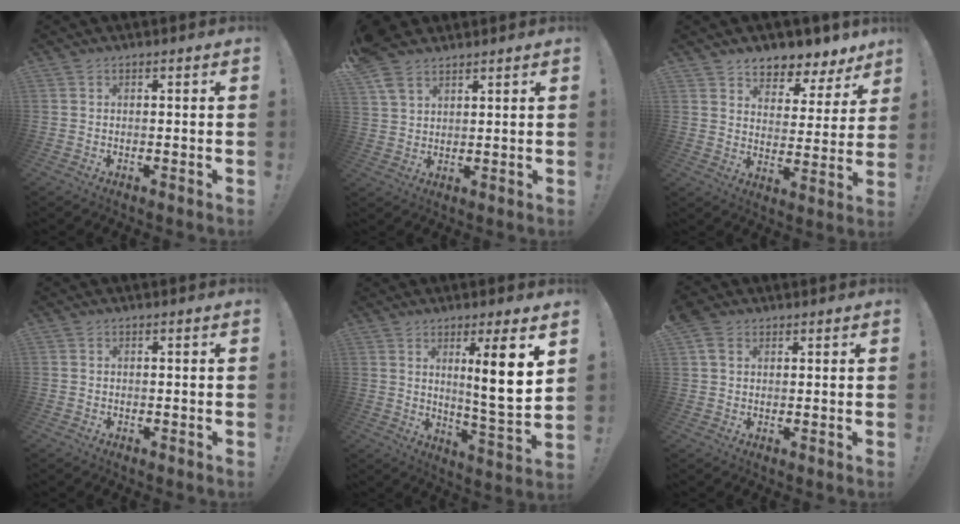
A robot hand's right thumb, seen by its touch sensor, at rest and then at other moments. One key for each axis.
{"total": 7.2, "fx": 5.3, "fy": 3.7, "fz": 3.2, "tx": -0.057, "ty": -0.022, "tz": 0.105}
{"total": 6.6, "fx": 5.6, "fy": 3.2, "fz": 1.6, "tx": -0.014, "ty": -0.060, "tz": 0.102}
{"total": 0.8, "fx": -0.5, "fy": 0.6, "fz": 0.0, "tx": 0.002, "ty": 0.001, "tz": -0.009}
{"total": 11.8, "fx": 4.1, "fy": 0.4, "fz": 11.1, "tx": -0.165, "ty": -0.026, "tz": 0.054}
{"total": 4.1, "fx": 2.0, "fy": 2.9, "fz": 2.1, "tx": -0.036, "ty": 0.002, "tz": 0.041}